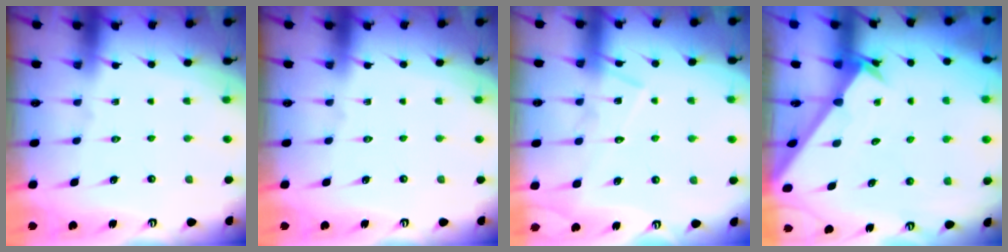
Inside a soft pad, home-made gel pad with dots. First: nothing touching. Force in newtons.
{"total": 0.0}
{"total": 11.5, "press": 11.5, "slide": 0.8}
{"total": 2.6, "press": 2.6, "slide": 0.2}